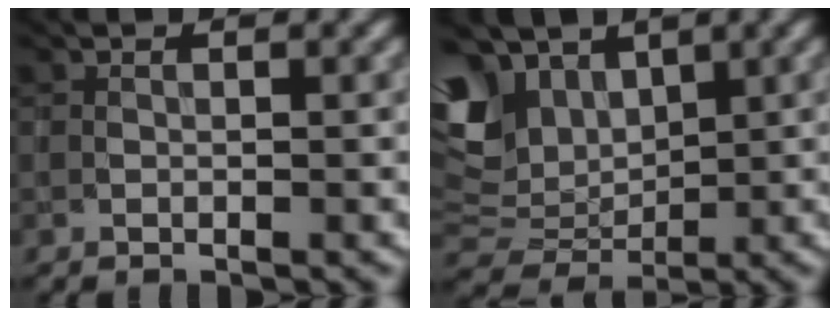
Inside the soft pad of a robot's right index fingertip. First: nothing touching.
{"total": 9.2, "force": [3.6, 6.0, 6.0], "torque": [-0.142, 0.009, 0.065]}